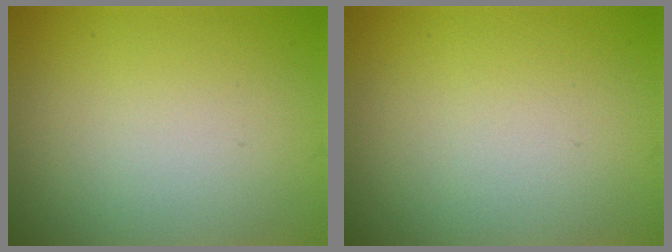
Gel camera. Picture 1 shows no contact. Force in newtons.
{"total": 0.0}